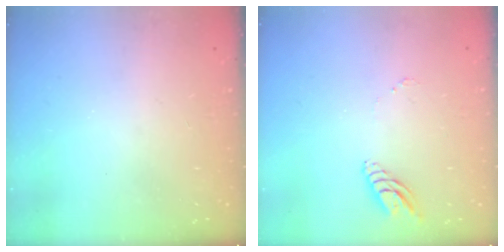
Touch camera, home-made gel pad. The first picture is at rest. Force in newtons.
{"total": 7.6, "press": 7.5, "slide": 0.8}